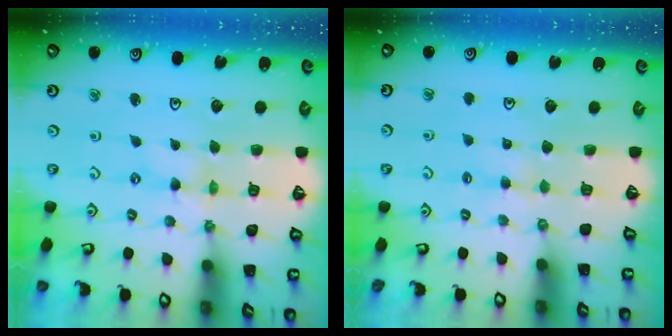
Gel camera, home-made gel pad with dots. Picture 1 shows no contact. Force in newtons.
{"total": 2.9, "press": 2.8, "slide": 0.5}